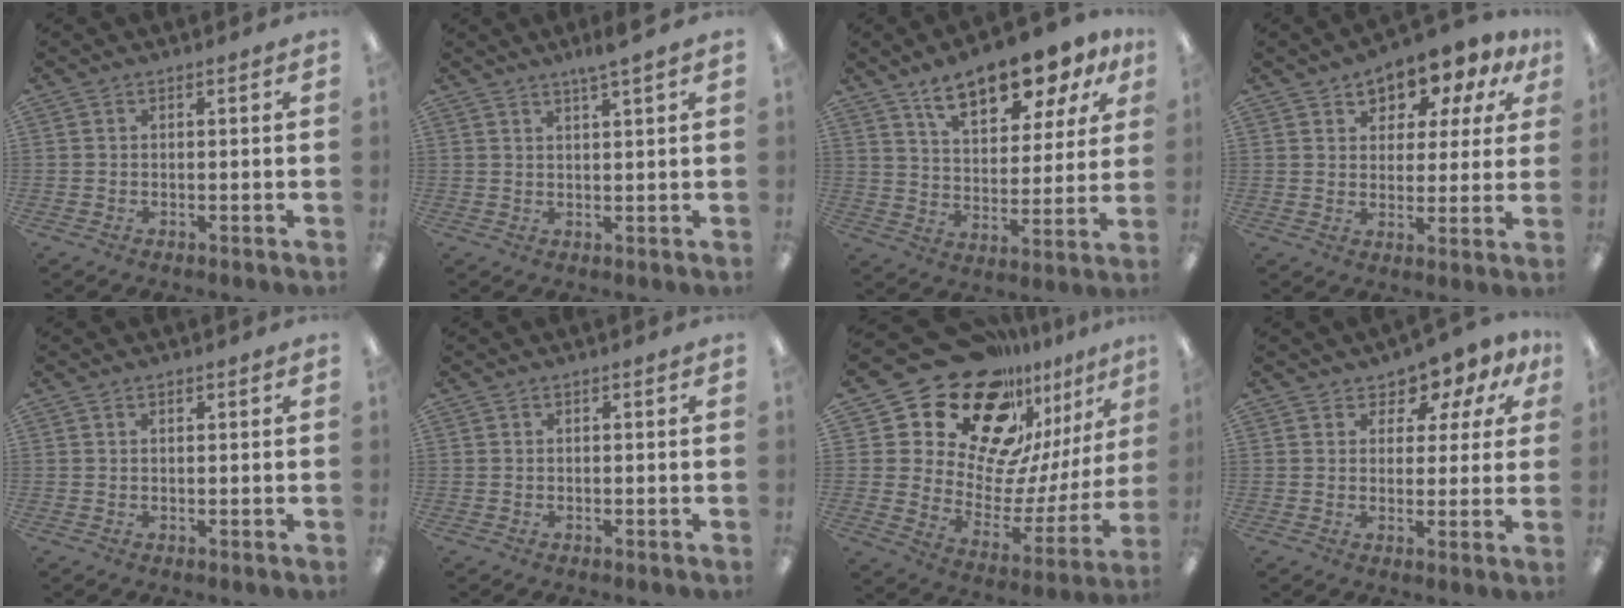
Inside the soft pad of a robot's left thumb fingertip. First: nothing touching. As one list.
[{"total": 3.2, "force": [2.5, -0.5, 1.9], "torque": [-0.042, -0.004, 0.044]}, {"total": 14.6, "force": [10.6, 6.1, 7.9], "torque": [-0.121, -0.051, 0.184]}, {"total": 8.4, "force": [6.4, 4.6, 2.8], "torque": [-0.052, -0.044, 0.114]}, {"total": 0.8, "force": [0.6, 0.3, 0.4], "torque": [-0.010, 0.001, 0.010]}, {"total": 0.0}, {"total": 25.8, "force": [19.7, 12.8, 10.6], "torque": [-0.182, -0.150, 0.365]}, {"total": 5.4, "force": [3.6, 3.7, 1.6], "torque": [-0.025, -0.026, 0.063]}]